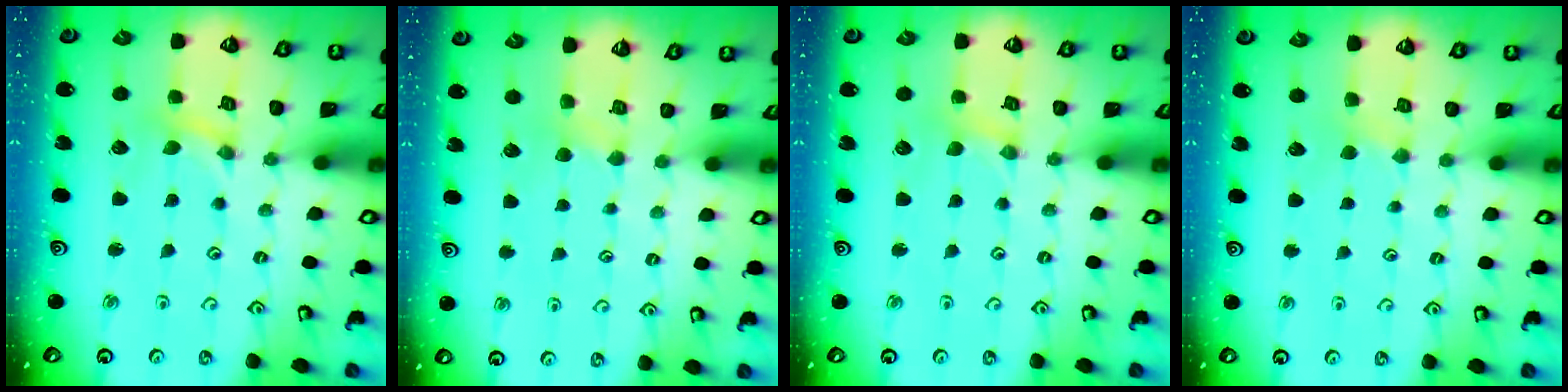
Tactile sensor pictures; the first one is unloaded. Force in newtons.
{"total": 2.4, "press": 2.3, "slide": 0.5}
{"total": 1.5, "press": 1.5, "slide": 0.3}
{"total": 2.0, "press": 2.0, "slide": 0.3}